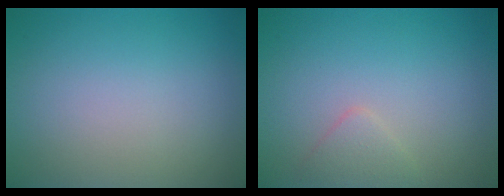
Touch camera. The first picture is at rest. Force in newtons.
{"total": 1.4, "press": 1.4, "slide": 0.1}